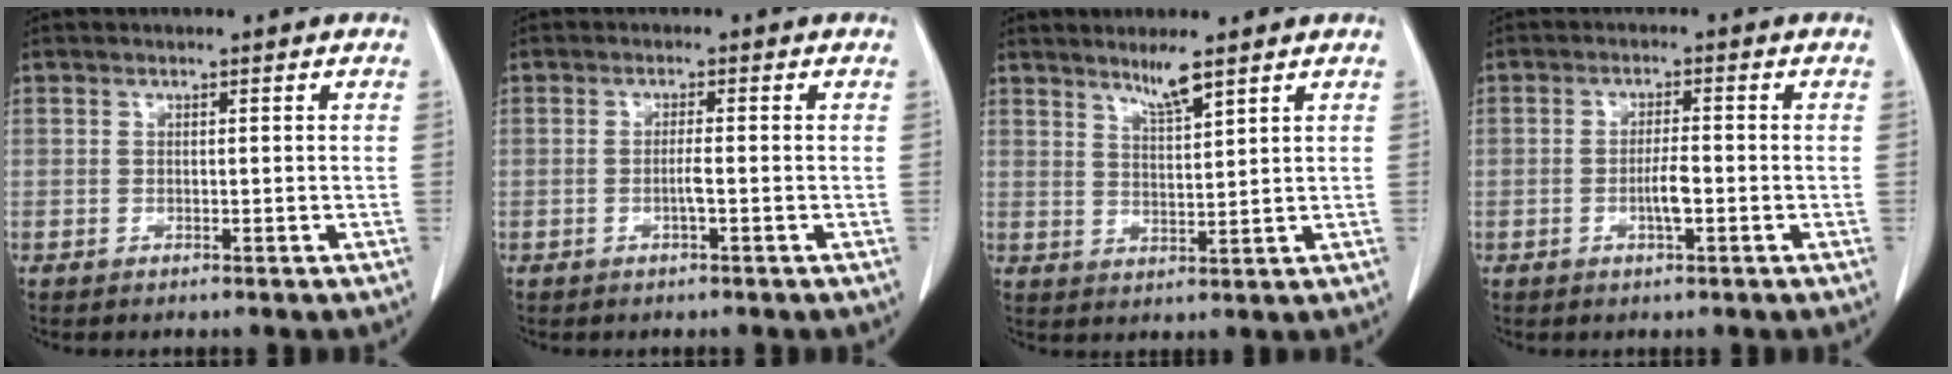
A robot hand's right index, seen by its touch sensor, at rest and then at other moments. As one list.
[{"total": 1.6, "force": [-0.4, -0.1, 1.6], "torque": [-0.027, 0.002, -0.008]}, {"total": 4.1, "force": [3.2, -0.3, 2.5], "torque": [-0.048, -0.008, 0.061]}, {"total": 3.0, "force": [-0.8, 0.4, 2.8], "torque": [-0.050, 0.002, -0.013]}]